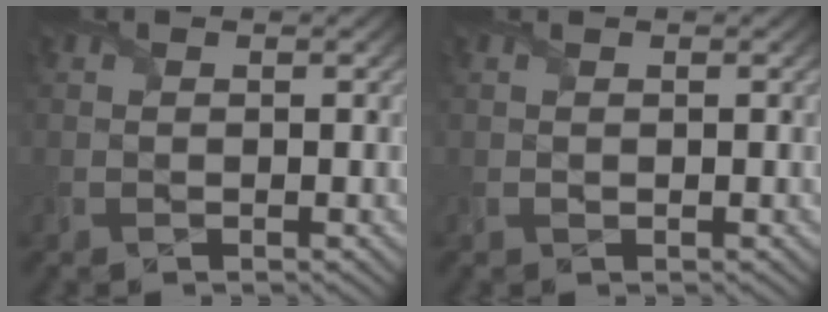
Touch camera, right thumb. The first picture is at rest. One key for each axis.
{"total": 0.0}